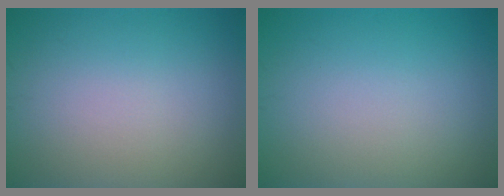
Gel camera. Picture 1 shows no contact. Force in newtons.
{"total": 0.0}